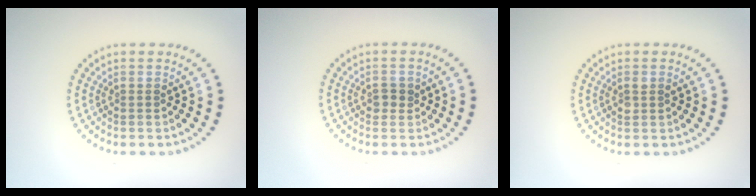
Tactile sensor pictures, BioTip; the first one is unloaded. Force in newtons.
{"total": 1.3, "press": 1.2, "slide": 0.4}
{"total": 1.1, "press": 1.0, "slide": 0.4}